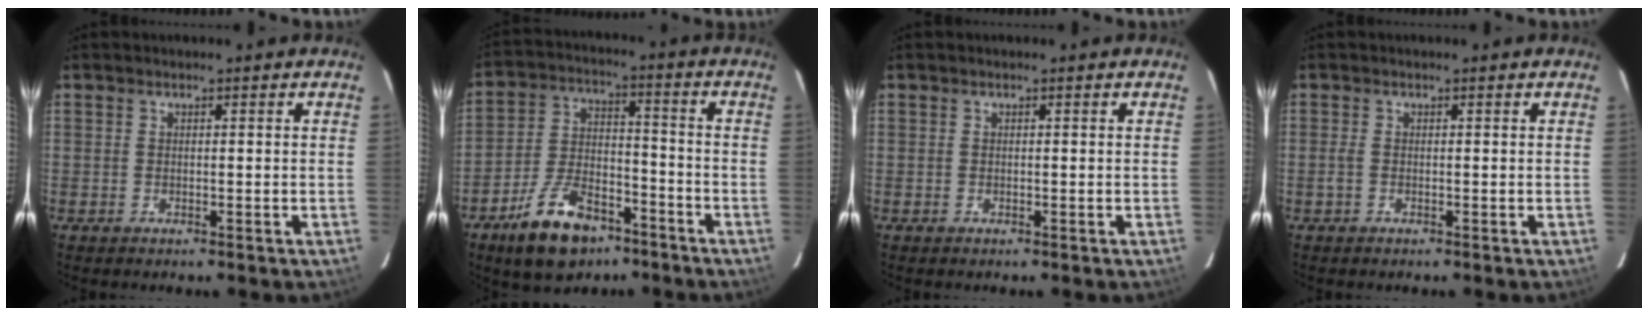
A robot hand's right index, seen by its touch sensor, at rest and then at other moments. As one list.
[{"total": 13.4, "force": [-8.4, 6.6, 8.0], "torque": [-0.166, 0.006, -0.138]}, {"total": 0.0}, {"total": 1.1, "force": [-0.2, 0.4, 1.1], "torque": [-0.023, 0.000, -0.006]}]